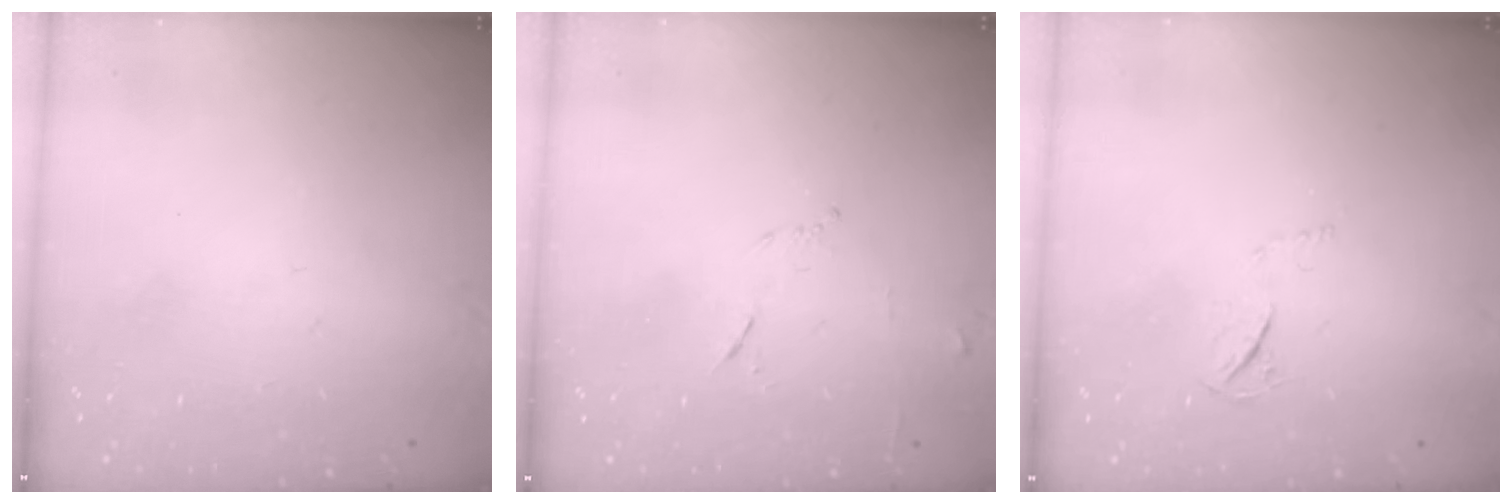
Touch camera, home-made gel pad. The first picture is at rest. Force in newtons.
{"total": 5.9, "press": 5.8, "slide": 1.1}
{"total": 3.3, "press": 3.2, "slide": 0.5}